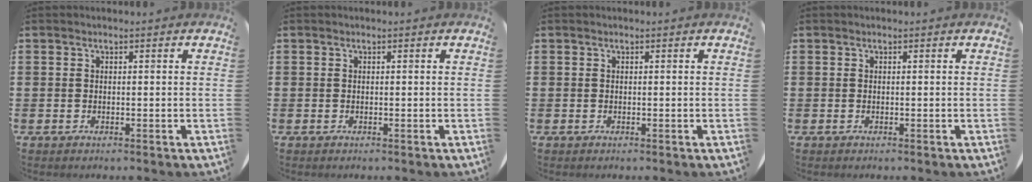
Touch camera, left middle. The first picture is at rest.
{"total": 0.0}
{"total": 0.0}
{"total": 0.0}